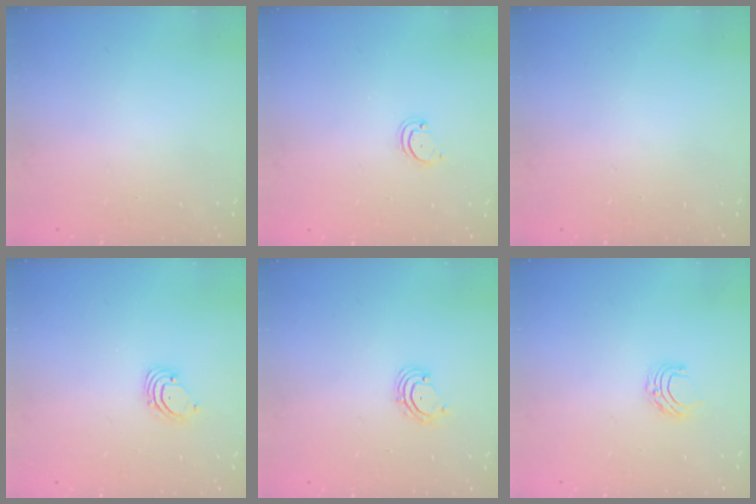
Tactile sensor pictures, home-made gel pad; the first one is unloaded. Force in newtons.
{"total": 2.2, "press": 2.2, "slide": 0.2}
{"total": 0.0}
{"total": 1.6, "press": 1.6, "slide": 0.1}
{"total": 2.5, "press": 2.4, "slide": 0.4}
{"total": 5.6, "press": 5.6, "slide": 0.5}